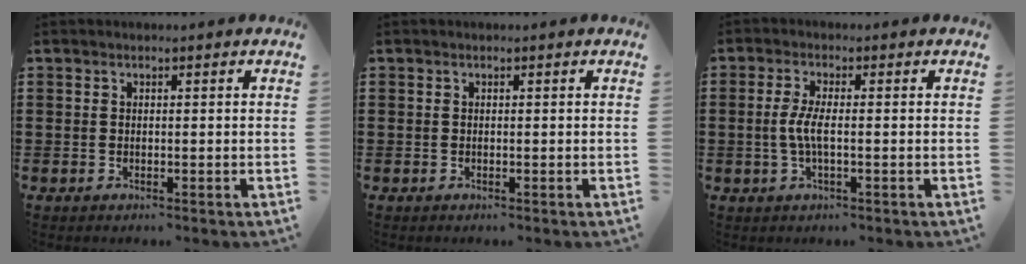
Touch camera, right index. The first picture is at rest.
{"total": 0.0}
{"total": 3.9, "force": [-0.5, 0.8, 3.8], "torque": [-0.099, -0.011, -0.020]}